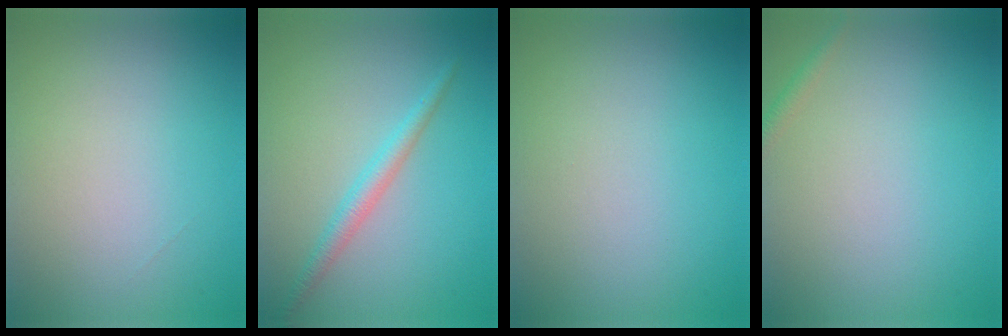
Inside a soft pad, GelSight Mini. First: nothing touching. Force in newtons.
{"total": 2.0, "press": 2.0, "slide": 0.1}
{"total": 0.0}
{"total": 0.8, "press": 0.8, "slide": 0.1}